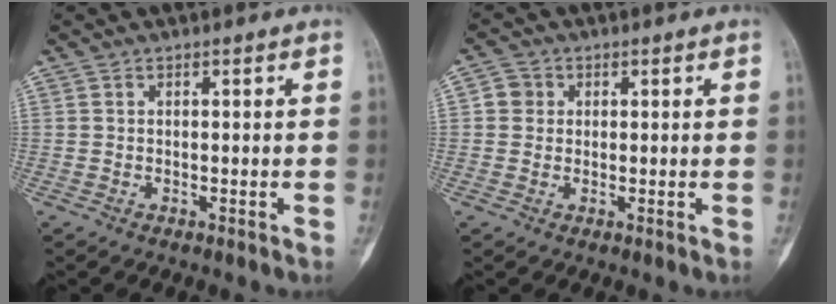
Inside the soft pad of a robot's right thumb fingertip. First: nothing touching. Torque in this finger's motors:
{"motor_torque": [0.49, 0.43, 0.05, -0.17, -0.01]}